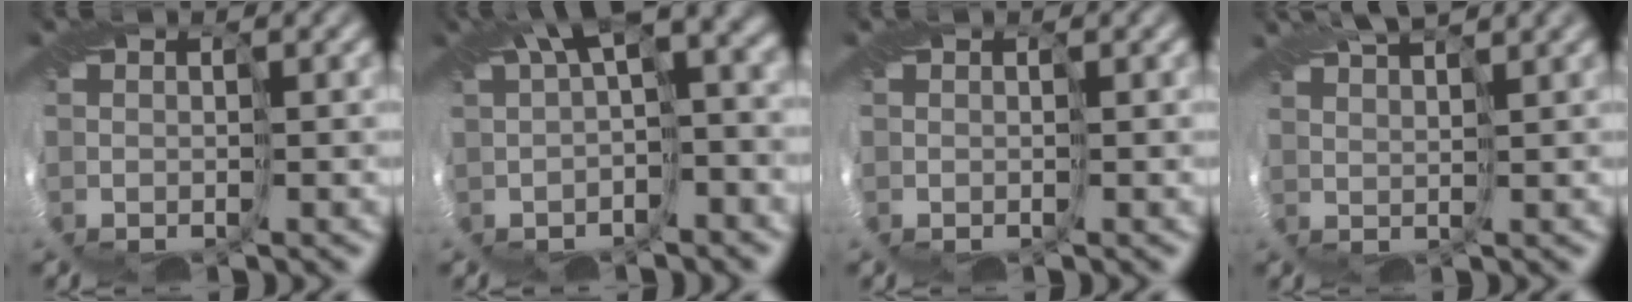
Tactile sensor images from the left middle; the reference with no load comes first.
{"total": 7.0, "force": [1.9, 2.6, 6.3], "torque": [-0.096, 0.013, 0.026]}
{"total": 0.0}
{"total": 4.6, "force": [3.5, 0.7, 3.0], "torque": [-0.043, 0.018, 0.039]}